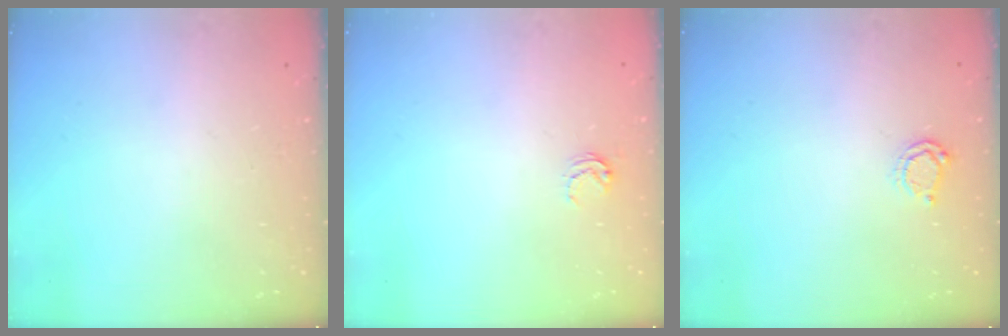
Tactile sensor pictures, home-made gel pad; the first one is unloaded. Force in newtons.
{"total": 3.8, "press": 3.8, "slide": 0.3}
{"total": 4.3, "press": 4.3, "slide": 0.6}